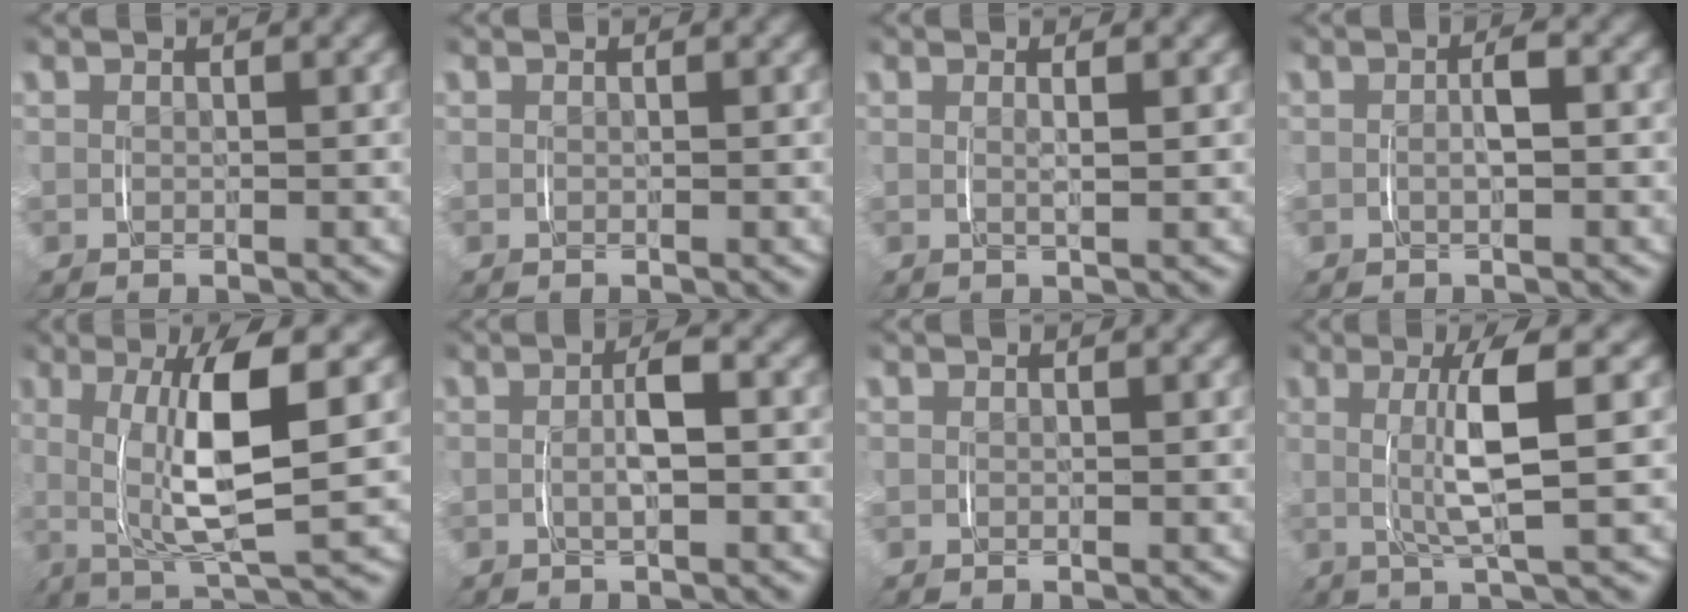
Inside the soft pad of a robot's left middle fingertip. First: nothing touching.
{"total": 0.0}
{"total": 1.2, "force": [0.5, -0.3, 1.0], "torque": [-0.014, -0.004, 0.012]}
{"total": 1.7, "force": [-0.3, 0.5, 1.6], "torque": [-0.026, 0.000, -0.004]}
{"total": 7.4, "force": [1.1, 1.6, 7.1], "torque": [-0.125, 0.002, 0.016]}
{"total": 2.3, "force": [-0.5, 0.6, 2.2], "torque": [-0.038, 0.000, -0.005]}
{"total": 0.0}
{"total": 4.5, "force": [0.5, -0.1, 4.5], "torque": [-0.079, -0.001, 0.006]}